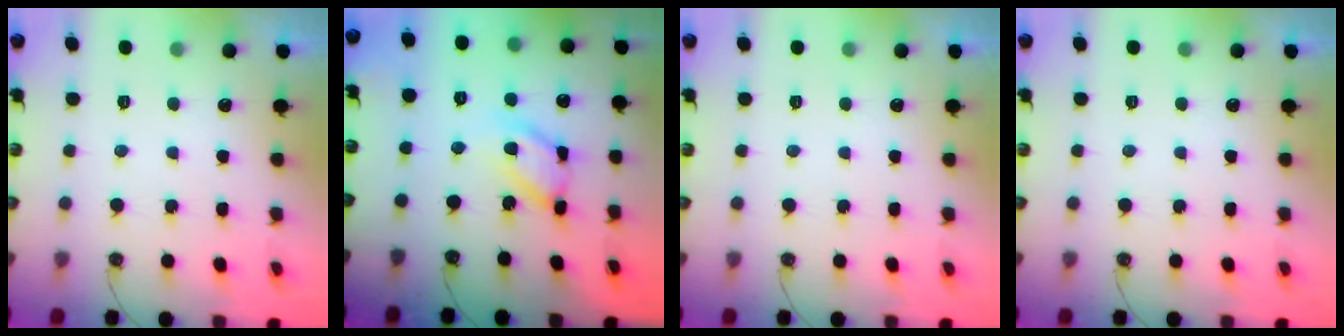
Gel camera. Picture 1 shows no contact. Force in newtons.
{"total": 13.7, "press": 13.7, "slide": 1.1}
{"total": 0.0}
{"total": 0.0}